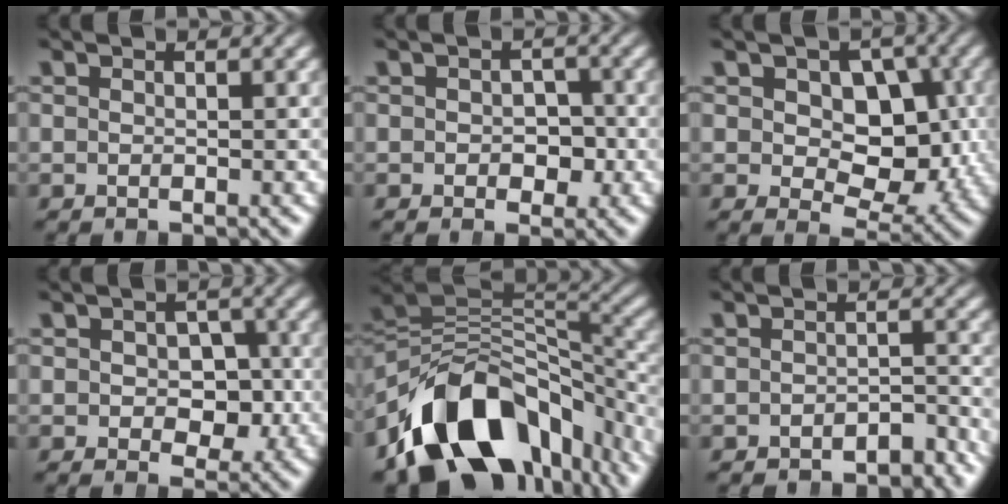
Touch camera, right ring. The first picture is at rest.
{"total": 2.3, "force": [-0.6, 1.8, 1.2], "torque": [-0.004, -0.004, -0.006]}
{"total": 9.3, "force": [0.8, 7.0, 6.0], "torque": [-0.080, -0.026, 0.025]}
{"total": 4.0, "force": [-0.4, 3.2, 2.3], "torque": [-0.021, -0.009, -0.003]}
{"total": 18.0, "force": [-5.9, 11.2, 12.8], "torque": [-0.212, -0.036, -0.079]}
{"total": 2.7, "force": [-2.7, 0.4, 0.1], "torque": [0.018, -0.003, -0.044]}